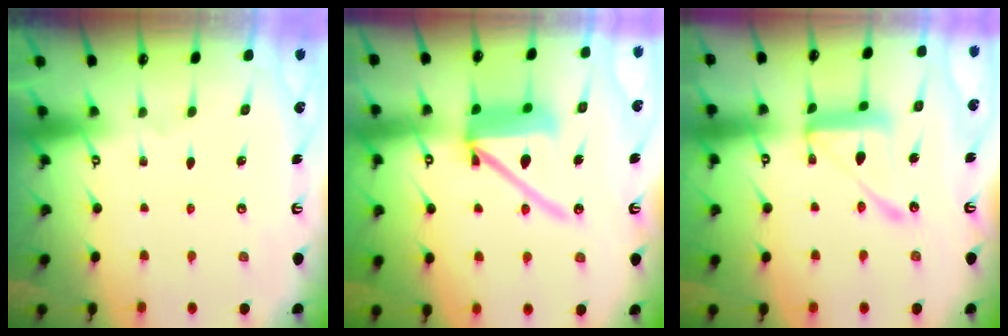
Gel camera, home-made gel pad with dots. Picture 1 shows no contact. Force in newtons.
{"total": 14.8, "press": 14.6, "slide": 2.4}
{"total": 14.0, "press": 13.9, "slide": 1.3}